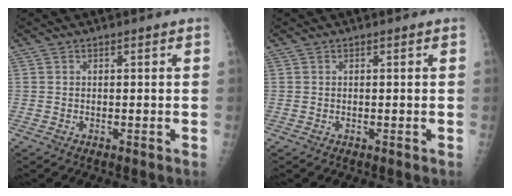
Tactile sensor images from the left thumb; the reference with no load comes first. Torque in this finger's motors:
{"motor_torque": [-0.01, 0.01, -0.04, -0.03, 0.00]}